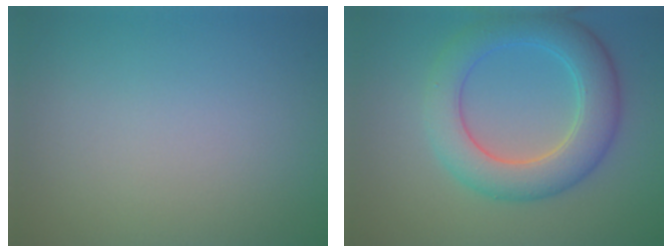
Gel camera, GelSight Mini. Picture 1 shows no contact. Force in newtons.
{"total": 6.3, "press": 6.3, "slide": 0.2}